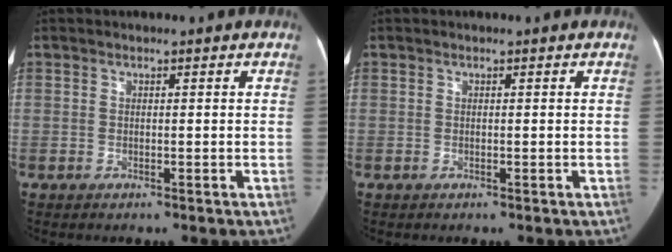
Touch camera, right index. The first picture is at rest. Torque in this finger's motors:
{"motor_torque": [-0.04, -0.02, 0.04, 0.01]}